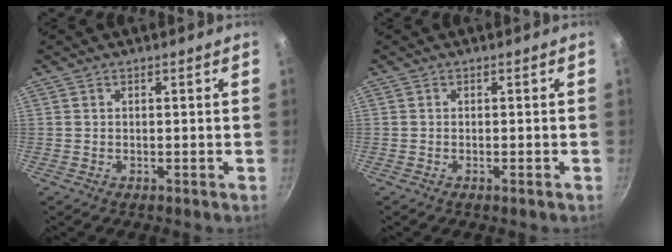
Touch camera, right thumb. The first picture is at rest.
{"total": 0.7, "force": [-0.5, -0.1, 0.5], "torque": [-0.015, 0.002, -0.009]}